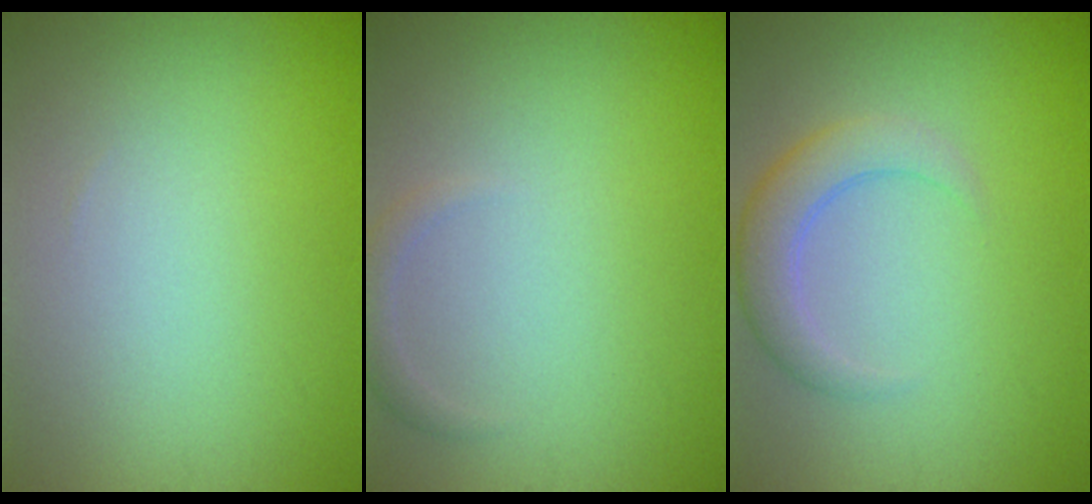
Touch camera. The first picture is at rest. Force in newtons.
{"total": 1.2, "press": 1.2, "slide": 0.2}
{"total": 3.5, "press": 3.5, "slide": 0.2}